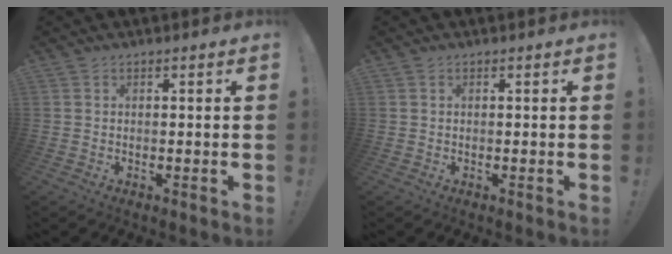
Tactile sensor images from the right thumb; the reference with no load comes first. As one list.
[{"total": 0.0}]